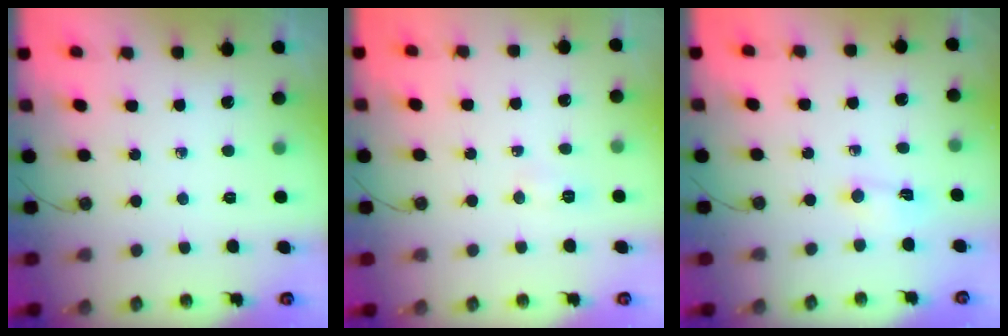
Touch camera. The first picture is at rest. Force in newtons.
{"total": 5.2, "press": 5.2, "slide": 0.6}
{"total": 2.0, "press": 2.0, "slide": 0.3}